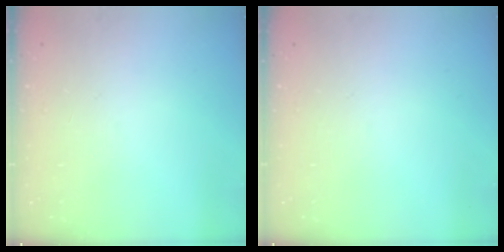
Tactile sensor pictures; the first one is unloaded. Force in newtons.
{"total": 0.0}